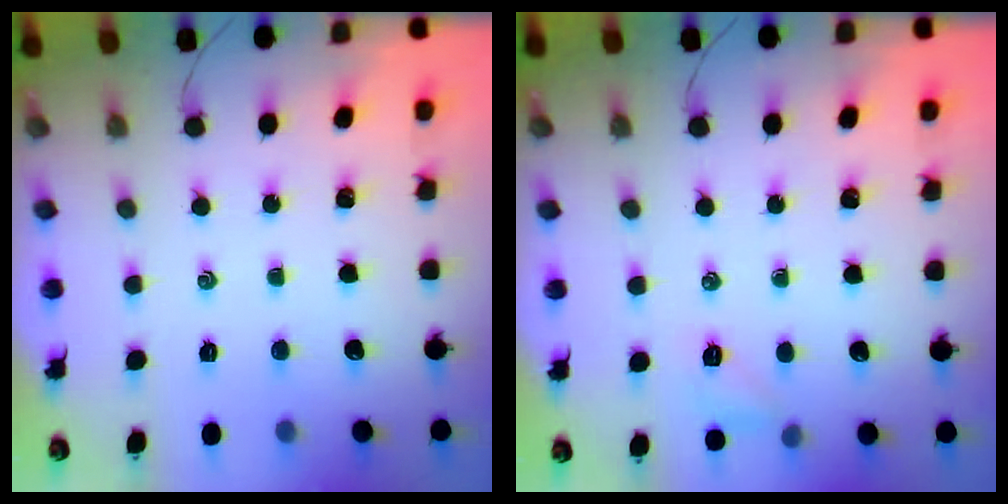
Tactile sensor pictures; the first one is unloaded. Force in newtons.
{"total": 6.2, "press": 6.0, "slide": 1.3}